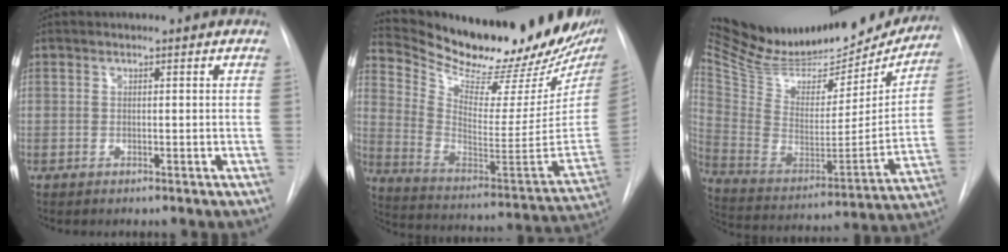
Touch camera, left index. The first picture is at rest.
{"total": 28.6, "force": [24.9, 5.5, 13.0], "torque": [-0.206, -0.083, 0.350]}
{"total": 33.2, "force": [28.8, 10.6, 12.5], "torque": [-0.249, -0.037, 0.424]}